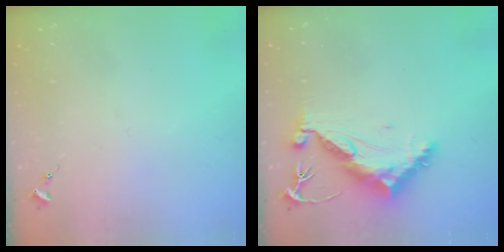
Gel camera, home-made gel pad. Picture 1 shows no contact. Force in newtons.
{"total": 11.4, "press": 11.4, "slide": 0.8}